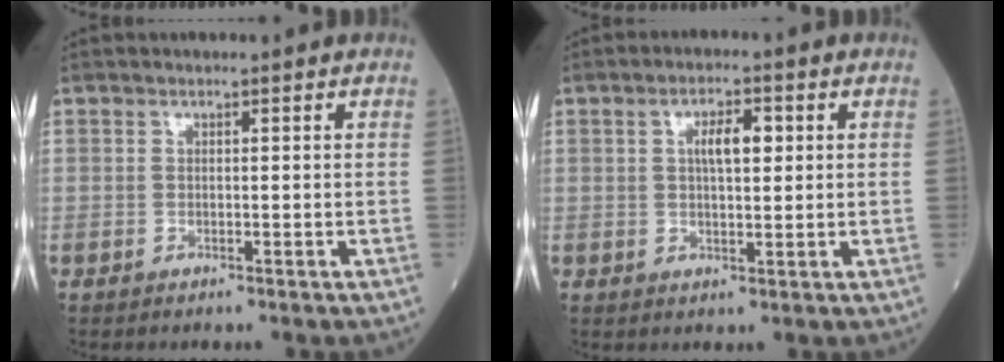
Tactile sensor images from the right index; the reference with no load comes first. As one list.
[{"total": 4.4, "force": [1.1, 1.4, 4.0], "torque": [-0.069, 0.007, 0.018]}]